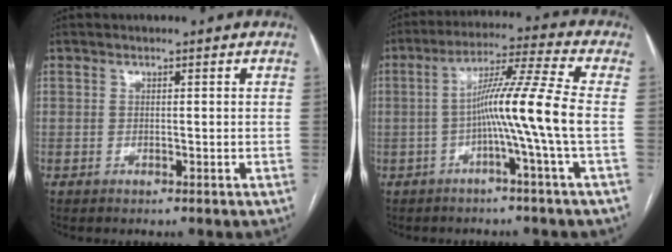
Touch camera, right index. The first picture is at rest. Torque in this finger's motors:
{"motor_torque": [1.63, -0.35, 0.67, 0.20]}